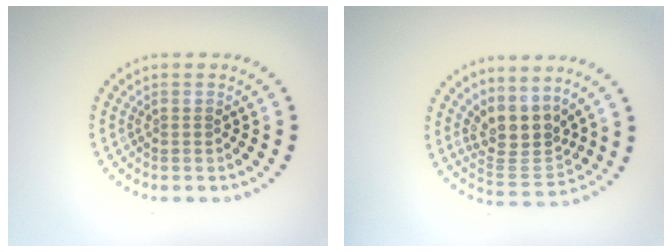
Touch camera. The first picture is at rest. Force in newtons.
{"total": 3.9, "press": 3.0, "slide": 2.6}